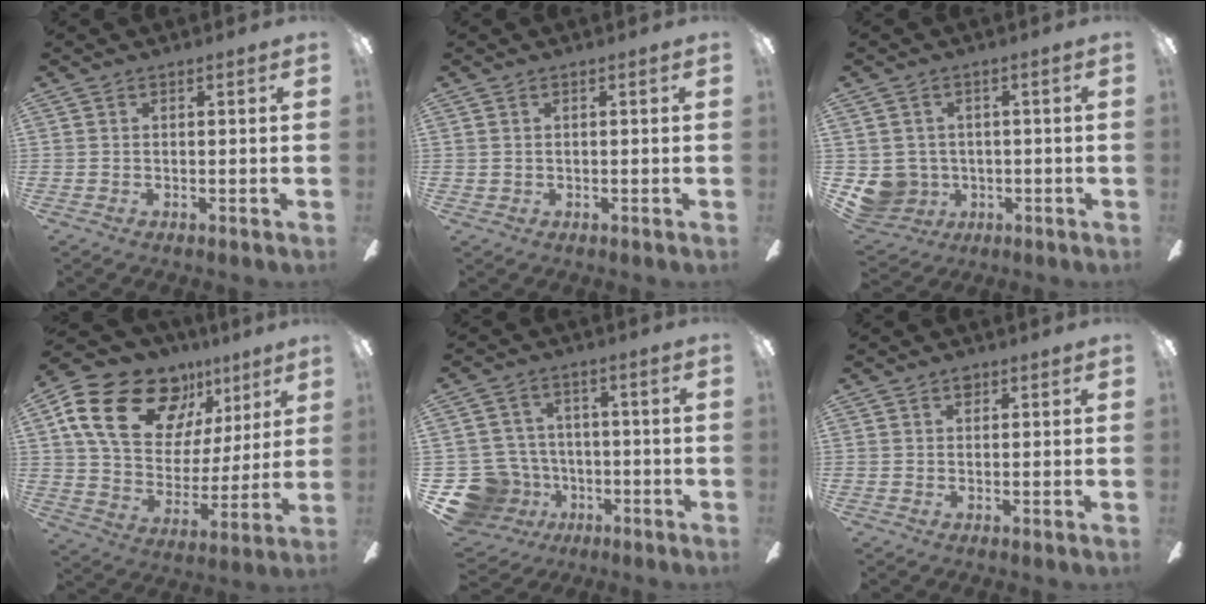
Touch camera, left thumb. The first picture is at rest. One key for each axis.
{"total": 0.8, "fx": 0.3, "fy": 0.7, "fz": 0.1, "tx": -0.004, "ty": 0.005, "tz": 0.004}
{"total": 6.6, "fx": -0.4, "fy": 6.5, "fz": 1.1, "tx": -0.056, "ty": -0.005, "tz": -0.004}
{"total": 22.9, "fx": 12.6, "fy": 14.5, "fz": 12.5, "tx": -0.203, "ty": -0.060, "tz": 0.232}
{"total": 13.7, "fx": -5.0, "fy": 11.9, "fz": 4.6, "tx": -0.134, "ty": 0.028, "tz": -0.081}
{"total": 1.6, "fx": 1.0, "fy": 1.0, "fz": 0.8, "tx": -0.009, "ty": 0.001, "tz": 0.015}